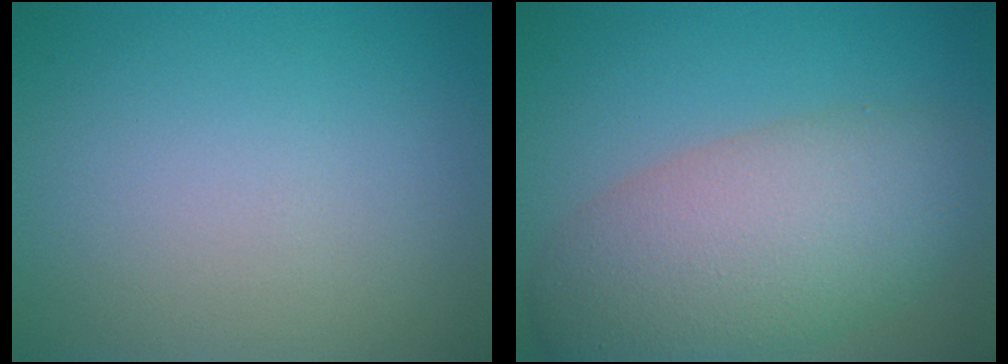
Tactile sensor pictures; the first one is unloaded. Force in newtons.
{"total": 8.2, "press": 8.2, "slide": 0.5}